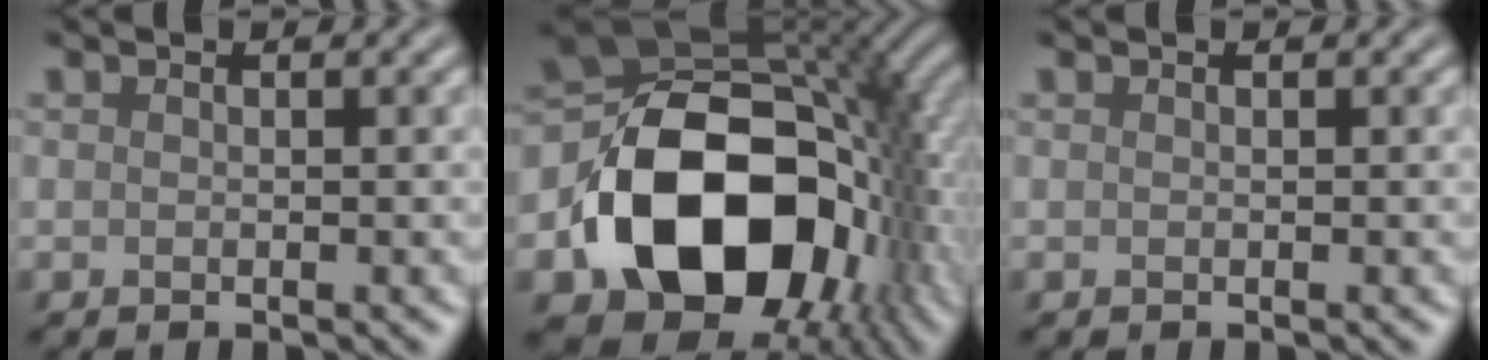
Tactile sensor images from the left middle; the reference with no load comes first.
{"total": 17.7, "force": [-3.4, 12.4, 12.2], "torque": [-0.216, -0.023, -0.047]}
{"total": 0.0}